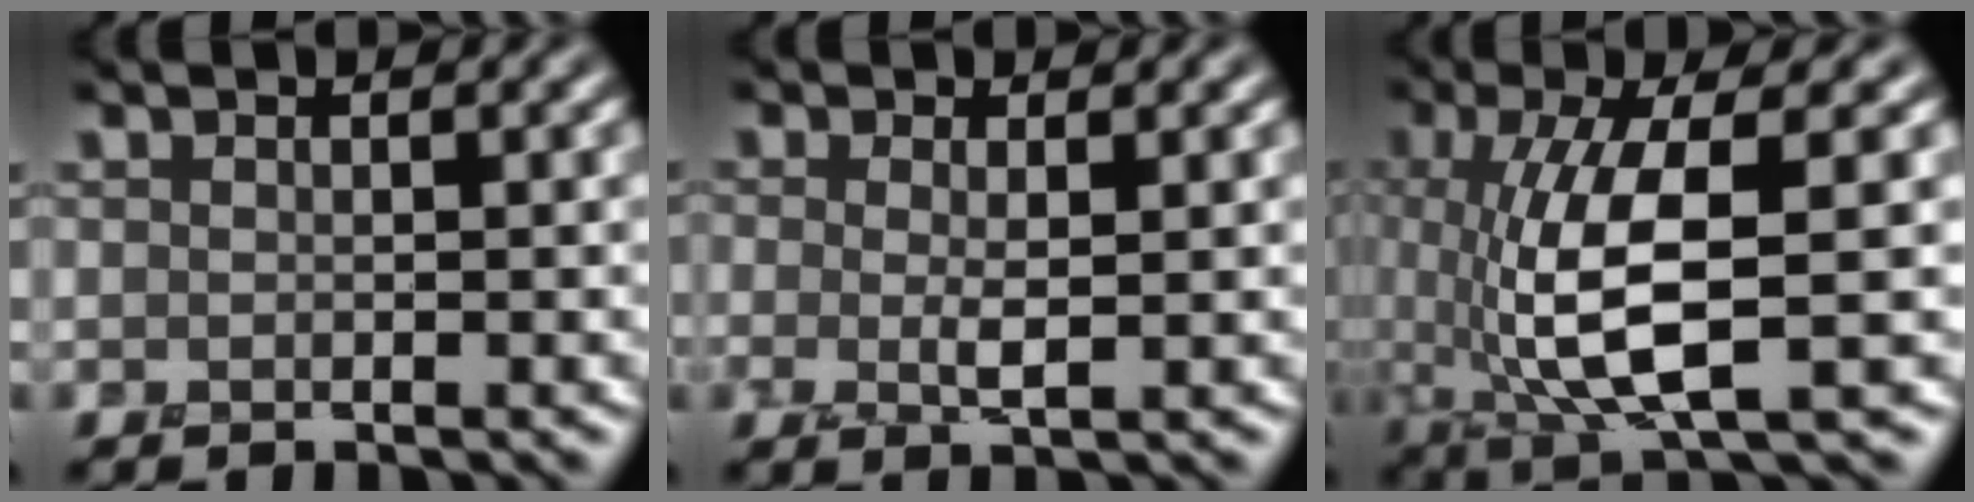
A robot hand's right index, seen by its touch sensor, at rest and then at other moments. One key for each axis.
{"total": 1.6, "fx": -0.2, "fy": 0.2, "fz": 1.6, "tx": -0.037, "ty": -0.008, "tz": -0.003}
{"total": 7.7, "fx": -0.2, "fy": 2.2, "fz": 7.4, "tx": -0.139, "ty": -0.009, "tz": 0.007}